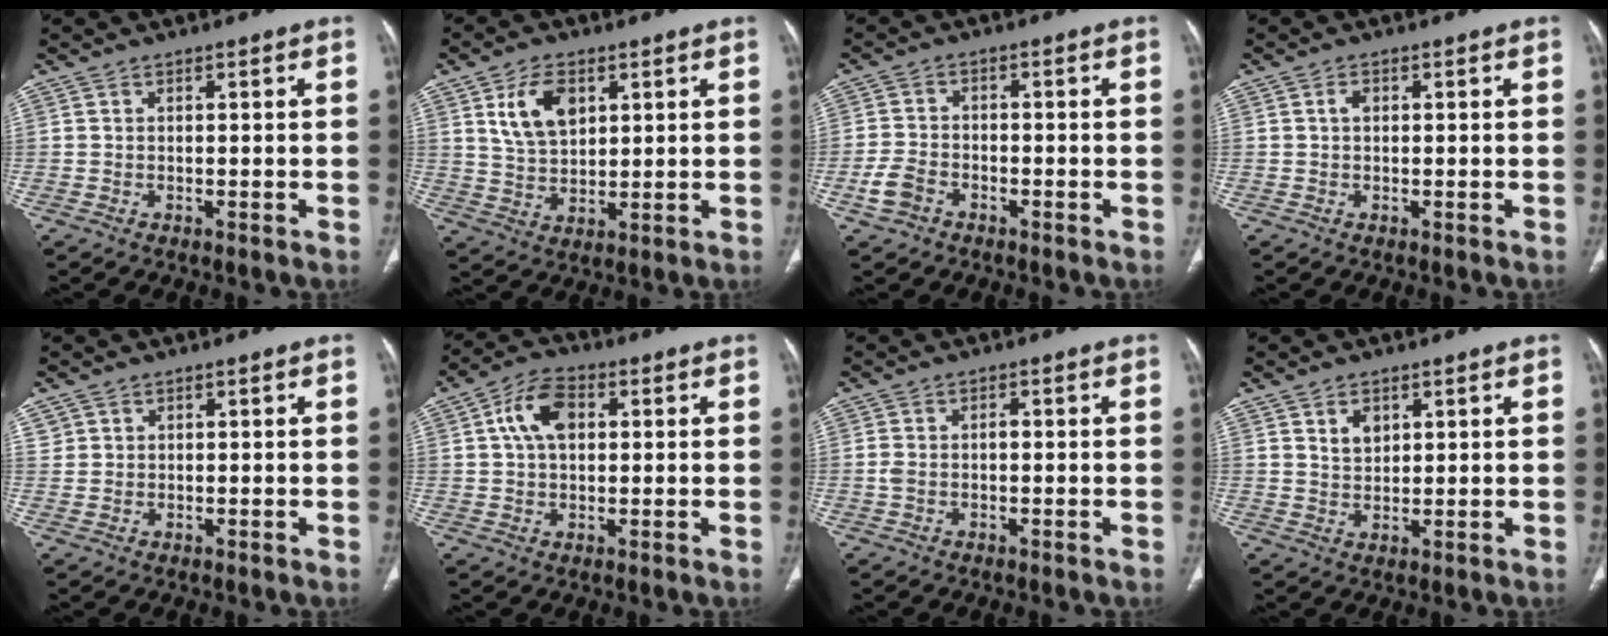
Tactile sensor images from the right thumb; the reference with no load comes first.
{"total": 8.8, "force": [3.6, 5.4, 5.9], "torque": [-0.091, -0.014, 0.074]}
{"total": 4.7, "force": [-2.5, 3.2, 2.4], "torque": [-0.050, 0.018, -0.046]}
{"total": 1.1, "force": [0.1, 0.7, 0.8], "torque": [-0.011, 0.002, -0.002]}
{"total": 1.5, "force": [0.6, 1.4, 0.1], "torque": [0.015, -0.001, 0.007]}
{"total": 8.4, "force": [2.0, 5.4, 6.2], "torque": [-0.106, 0.013, 0.030]}
{"total": 2.2, "force": [-0.3, 1.3, 1.7], "torque": [-0.044, 0.010, -0.007]}
{"total": 3.5, "force": [1.7, 2.3, 2.0], "torque": [-0.023, -0.014, 0.036]}